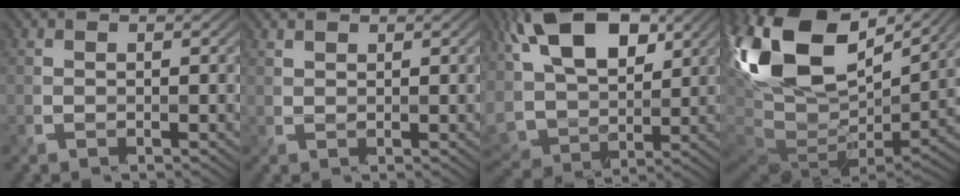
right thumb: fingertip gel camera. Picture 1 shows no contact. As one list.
[{"total": 0.9, "force": [0.9, -0.2, 0.2], "torque": [-0.014, -0.005, 0.025]}, {"total": 14.4, "force": [5.8, 8.1, 10.5], "torque": [-0.222, 0.007, 0.113]}, {"total": 19.3, "force": [6.5, 10.1, 15.1], "torque": [-0.347, 0.010, 0.149]}]